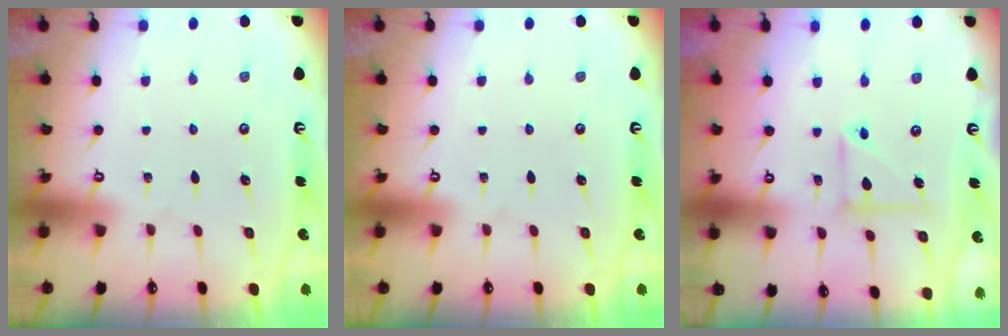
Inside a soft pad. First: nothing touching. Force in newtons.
{"total": 0.0}
{"total": 6.5, "press": 6.4, "slide": 1.5}